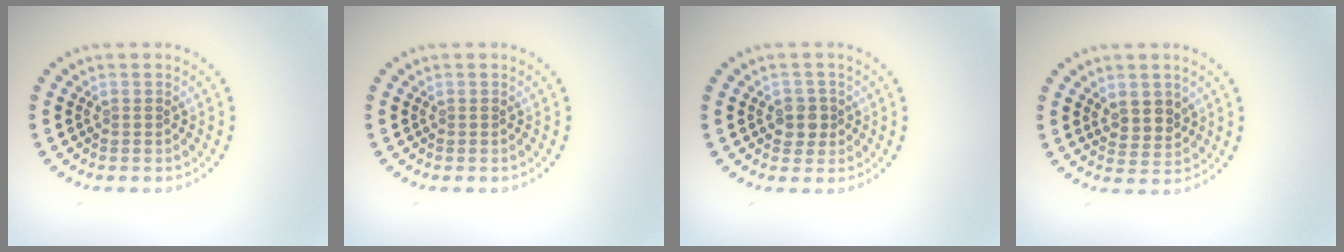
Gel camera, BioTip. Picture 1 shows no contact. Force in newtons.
{"total": 0.0}
{"total": 1.9, "press": 1.8, "slide": 0.7}
{"total": 2.5, "press": 2.3, "slide": 1.0}